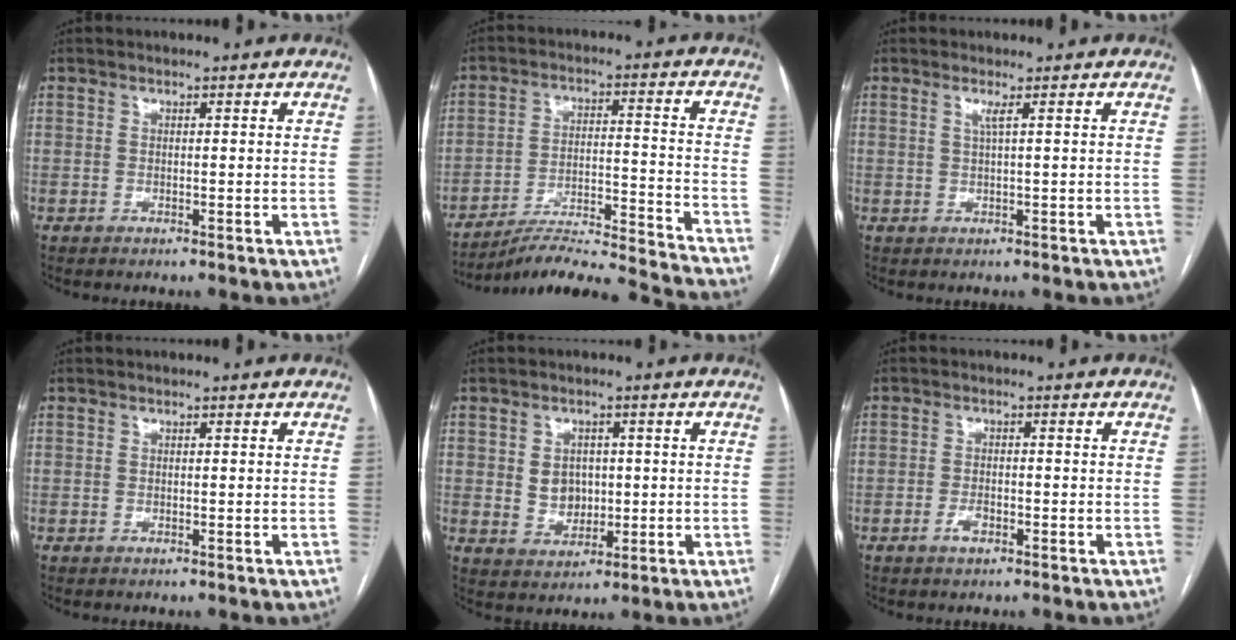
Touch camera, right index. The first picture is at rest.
{"total": 19.1, "force": [-18.2, -1.7, 5.5], "torque": [-0.072, -0.004, -0.269]}
{"total": 1.3, "force": [0.5, -0.3, 1.1], "torque": [-0.030, -0.003, 0.011]}
{"total": 0.0}
{"total": 4.9, "force": [0.5, 4.0, 2.8], "torque": [-0.042, 0.007, 0.019]}
{"total": 2.3, "force": [-1.2, 1.0, 1.7], "torque": [-0.033, 0.002, -0.021]}